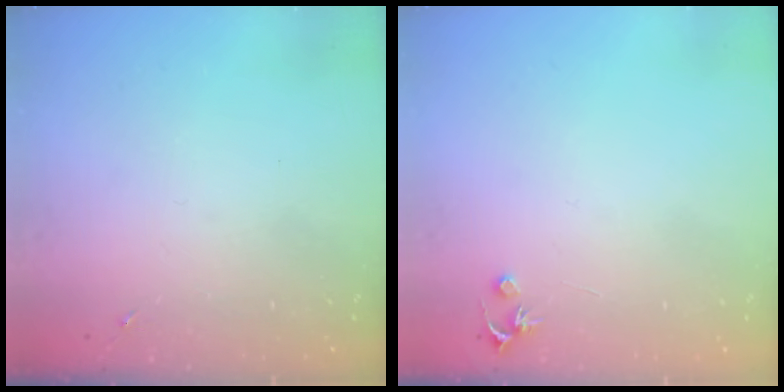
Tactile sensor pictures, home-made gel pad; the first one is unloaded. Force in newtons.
{"total": 3.2, "press": 3.2, "slide": 0.3}